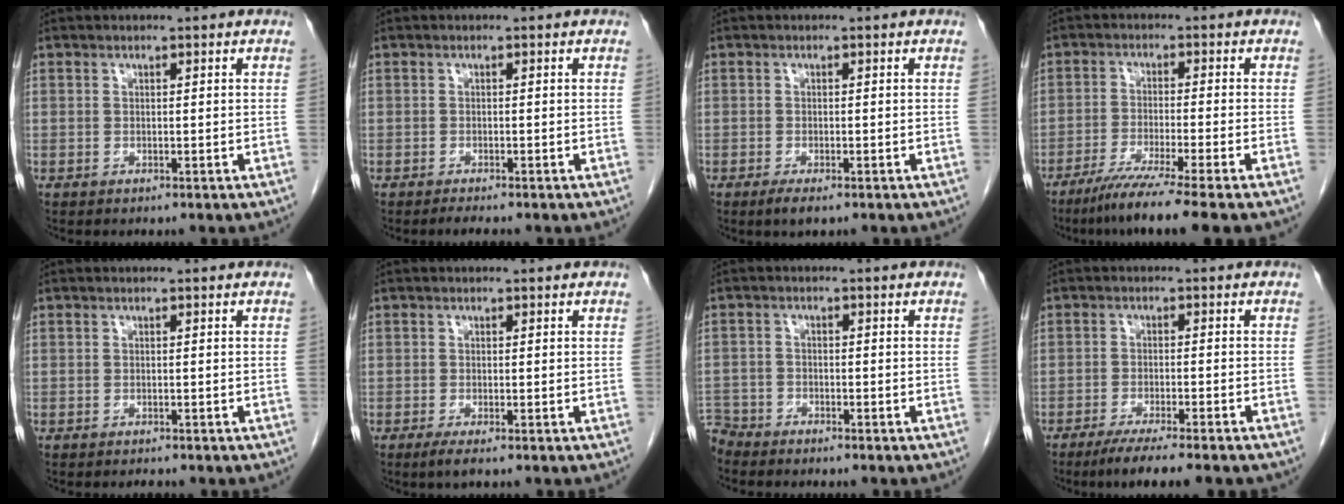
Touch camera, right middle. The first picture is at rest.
{"total": 1.7, "force": [-1.5, -0.1, 0.9], "torque": [-0.013, -0.004, -0.020]}
{"total": 2.2, "force": [-1.4, 0.5, 1.6], "torque": [-0.028, -0.005, -0.022]}
{"total": 9.4, "force": [-7.1, -1.9, 5.9], "torque": [-0.092, -0.031, -0.115]}
{"total": 0.6, "force": [-0.6, 0.0, 0.1], "torque": [-0.008, -0.002, -0.007]}
{"total": 1.6, "force": [-1.0, 0.0, 1.3], "torque": [-0.028, -0.007, -0.020]}
{"total": 4.3, "force": [-4.1, 1.1, -0.3], "torque": [0.008, -0.008, -0.082]}
{"total": 8.2, "force": [-6.4, -0.1, 5.0], "torque": [-0.070, -0.018, -0.095]}